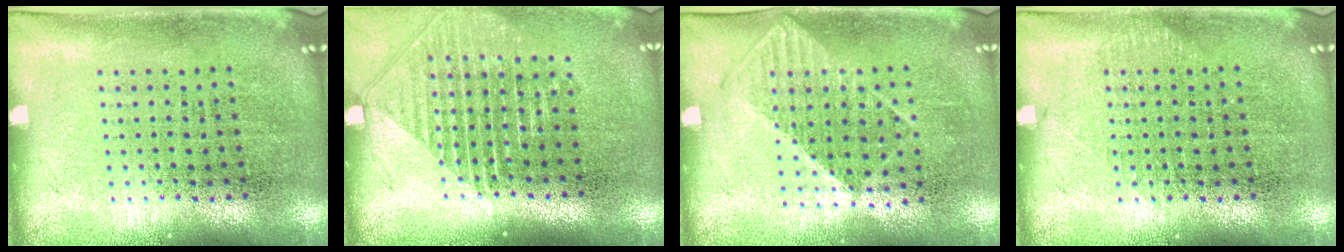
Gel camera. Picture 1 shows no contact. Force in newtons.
{"total": 1.5, "press": 1.4, "slide": 0.6}
{"total": 1.0, "press": 0.9, "slide": 0.5}
{"total": 0.8, "press": 0.7, "slide": 0.2}